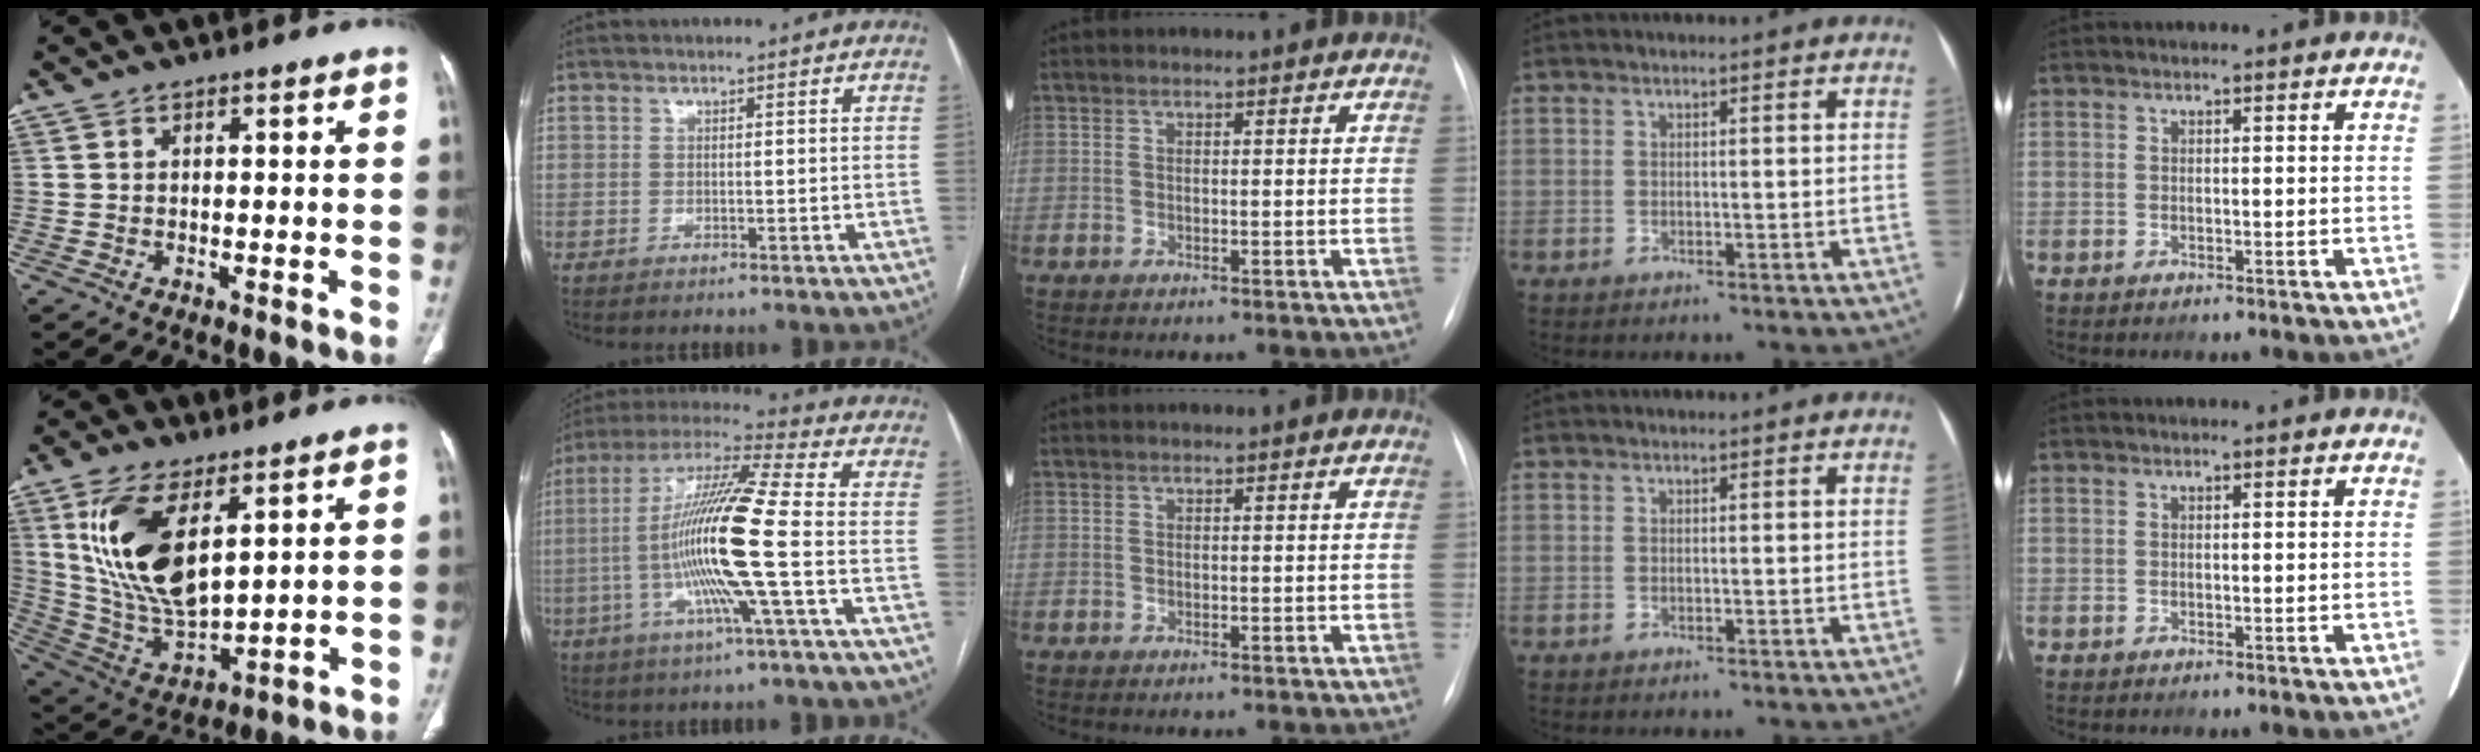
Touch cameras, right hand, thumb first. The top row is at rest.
{"thumb": {"total": 18.0, "force": [6.8, 8.1, 14.6], "torque": [-0.278, -0.029, 0.146]}, "index": {"total": 16.9, "force": [-2.9, -0.8, 16.7], "torque": [-0.325, -0.005, -0.069]}}